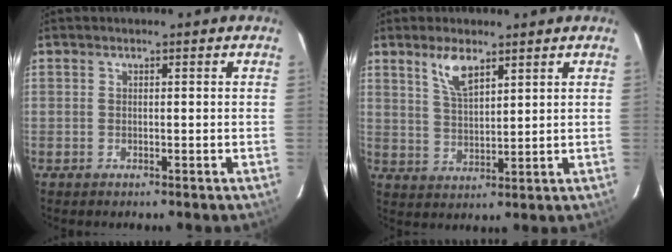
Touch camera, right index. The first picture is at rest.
{"total": 6.0, "force": [3.9, 2.1, 4.0], "torque": [-0.074, 0.000, 0.080]}